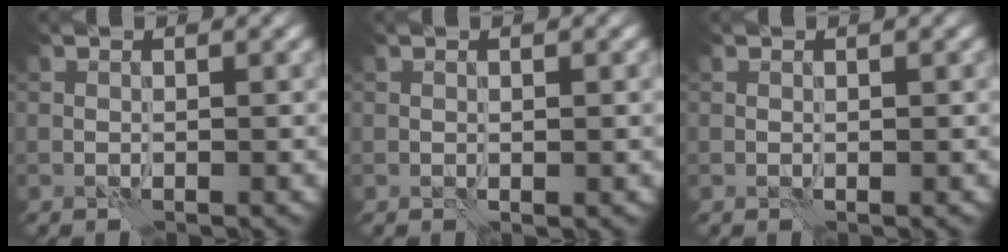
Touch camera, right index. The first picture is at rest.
{"total": 0.6, "force": [0.0, 0.2, 0.6], "torque": [-0.010, 0.000, 0.001]}
{"total": 0.0}